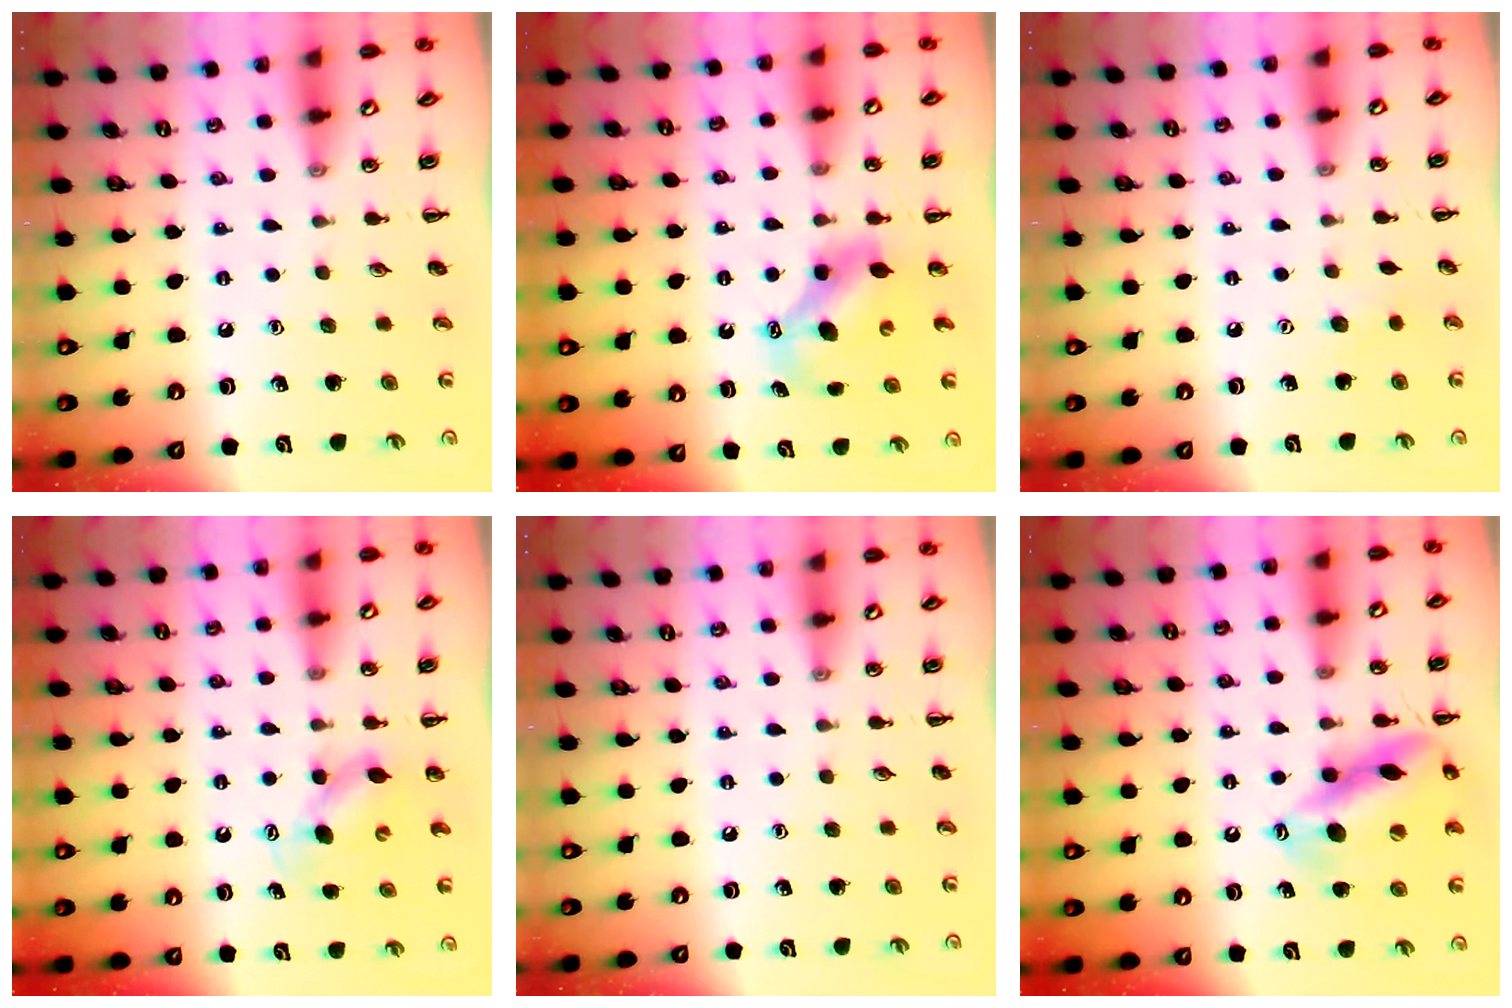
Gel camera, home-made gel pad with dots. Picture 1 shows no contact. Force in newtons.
{"total": 7.1, "press": 7.1, "slide": 1.0}
{"total": 3.1, "press": 3.0, "slide": 0.8}
{"total": 5.7, "press": 5.7, "slide": 0.5}
{"total": 0.0}
{"total": 14.7, "press": 14.6, "slide": 2.3}